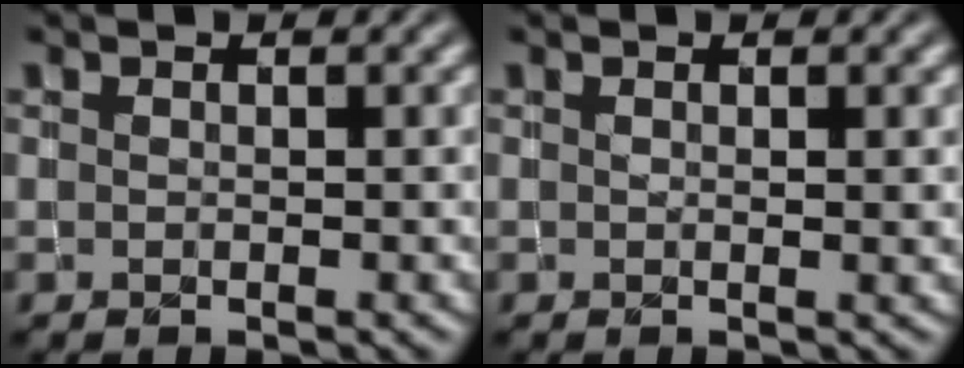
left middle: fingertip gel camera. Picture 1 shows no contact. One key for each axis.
{"total": 0.9, "fx": 0.3, "fy": 0.3, "fz": 0.8, "tx": -0.007, "ty": 0.001, "tz": 0.004}